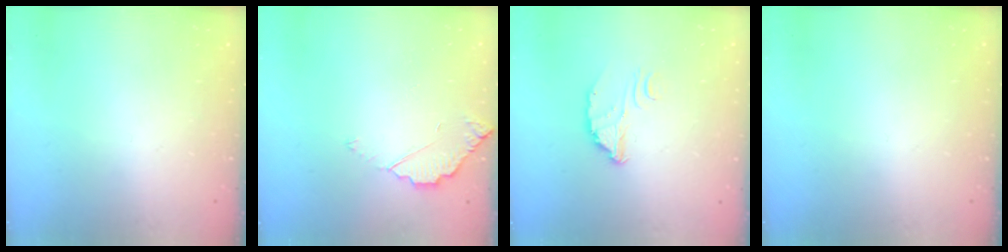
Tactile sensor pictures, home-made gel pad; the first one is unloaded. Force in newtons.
{"total": 3.4, "press": 3.4, "slide": 0.3}
{"total": 2.9, "press": 2.9, "slide": 0.2}
{"total": 0.0}